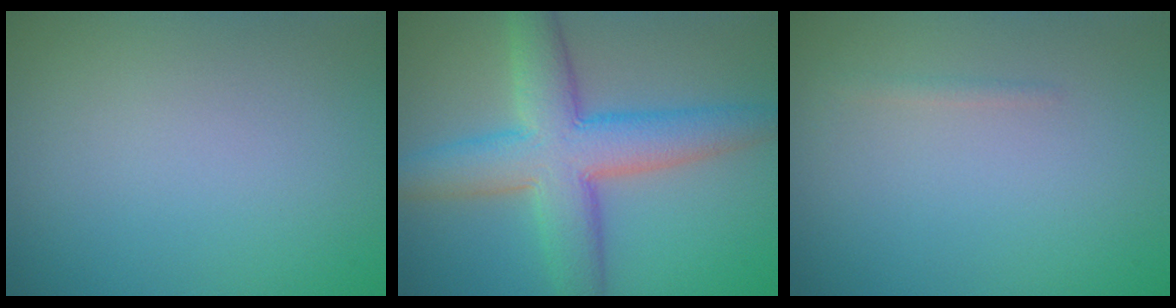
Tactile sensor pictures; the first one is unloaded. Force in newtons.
{"total": 8.6, "press": 8.5, "slide": 0.2}
{"total": 0.6, "press": 0.6, "slide": 0.0}